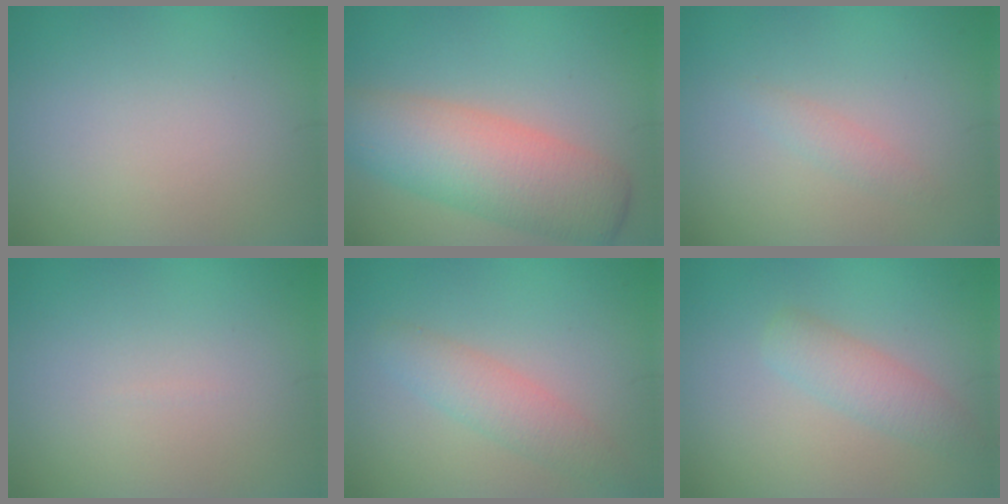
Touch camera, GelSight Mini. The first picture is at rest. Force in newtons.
{"total": 8.1, "press": 8.1, "slide": 0.2}
{"total": 1.2, "press": 1.2, "slide": 0.0}
{"total": 0.0}
{"total": 3.0, "press": 2.9, "slide": 0.2}
{"total": 2.6, "press": 2.6, "slide": 0.1}